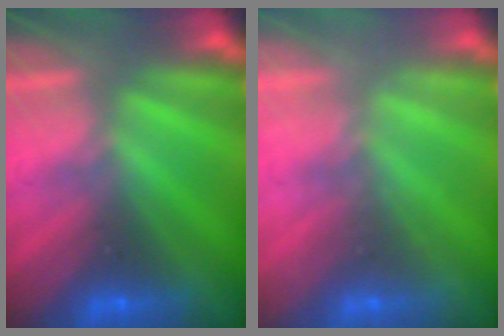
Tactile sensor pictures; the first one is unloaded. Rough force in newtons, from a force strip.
{"total": 2.2}